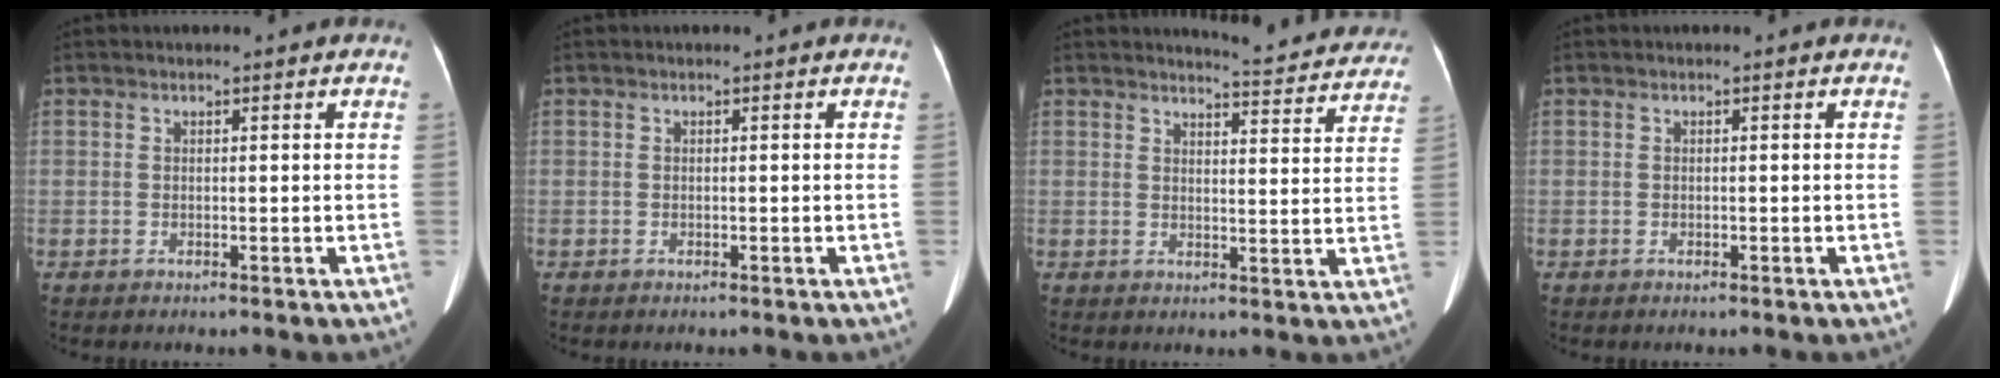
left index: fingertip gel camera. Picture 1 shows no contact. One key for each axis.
{"total": 0.0}
{"total": 11.0, "fx": 10.8, "fy": 1.3, "fz": 1.8, "tx": -0.010, "ty": -0.031, "tz": 0.109}
{"total": 0.0}